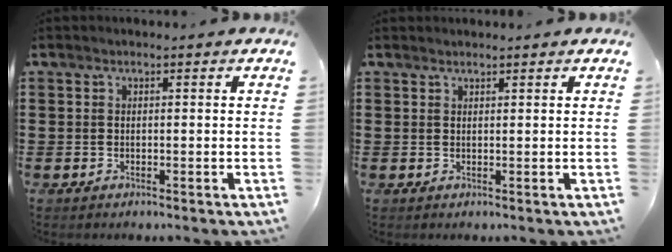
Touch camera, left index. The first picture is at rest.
{"total": 0.9, "force": [0.9, 0.0, 0.1], "torque": [-0.004, -0.001, 0.017]}